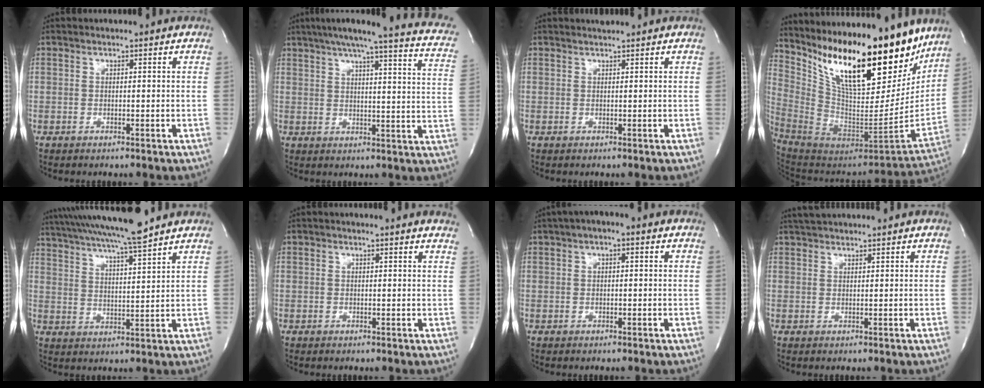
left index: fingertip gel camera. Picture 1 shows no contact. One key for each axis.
{"total": 20.9, "fx": 16.2, "fy": 1.7, "fz": 13.1, "tx": -0.184, "ty": -0.014, "tz": 0.181}
{"total": 0.7, "fx": 0.7, "fy": -0.1, "fz": 0.1, "tx": -0.007, "ty": -0.001, "tz": 0.015}
{"total": 28.9, "fx": 20.1, "fy": 8.8, "fz": 18.8, "tx": -0.331, "ty": -0.026, "tz": 0.323}
{"total": 15.6, "fx": 13.8, "fy": -0.7, "fz": 7.2, "tx": -0.139, "ty": 0.005, "tz": 0.215}
{"total": 3.6, "fx": 3.3, "fy": -0.1, "fz": 1.5, "tx": -0.019, "ty": -0.004, "tz": 0.019}
{"total": 3.9, "fx": 1.6, "fy": 1.4, "fz": 3.2, "tx": -0.057, "ty": 0.018, "tz": 0.018}
{"total": 3.2, "fx": 3.1, "fy": 0.0, "fz": 1.0, "tx": -0.021, "ty": 0.022, "tz": 0.058}